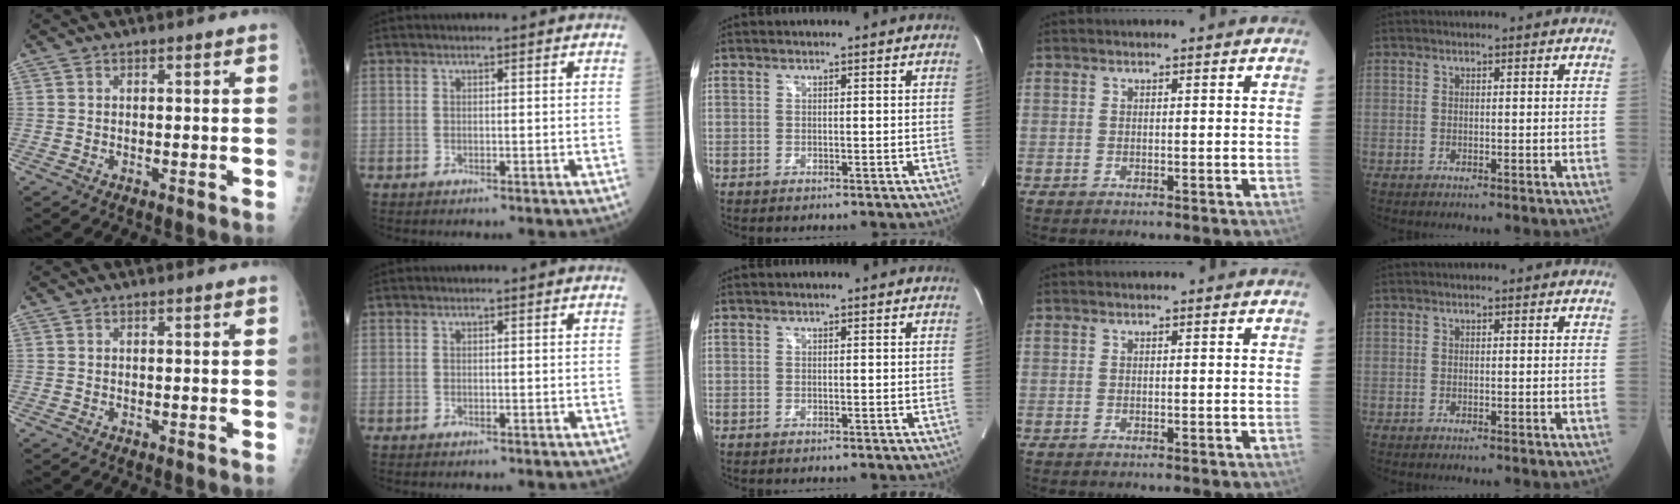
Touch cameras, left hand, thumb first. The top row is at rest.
{}